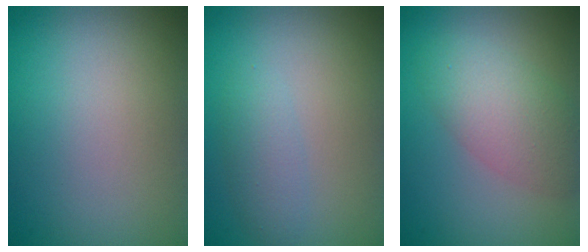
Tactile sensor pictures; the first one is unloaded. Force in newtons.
{"total": 1.8, "press": 1.8, "slide": 0.0}
{"total": 4.4, "press": 4.4, "slide": 0.2}